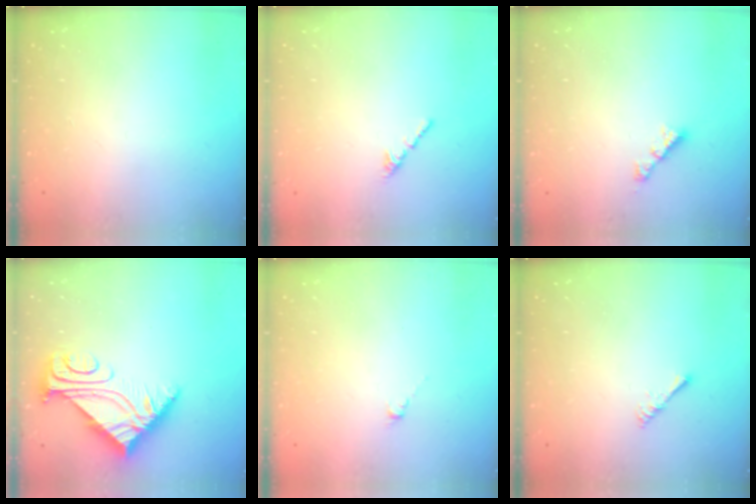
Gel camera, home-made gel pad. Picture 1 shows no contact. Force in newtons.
{"total": 0.8, "press": 0.7, "slide": 0.5}
{"total": 2.4, "press": 2.4, "slide": 0.3}
{"total": 7.9, "press": 7.8, "slide": 0.8}
{"total": 0.5, "press": 0.3, "slide": 0.4}
{"total": 1.7, "press": 1.6, "slide": 0.4}